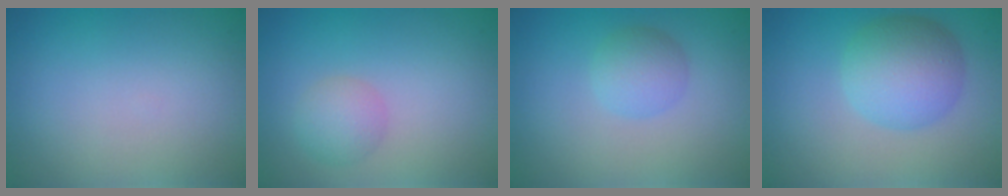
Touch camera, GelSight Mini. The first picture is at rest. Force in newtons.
{"total": 2.1, "press": 2.1, "slide": 0.1}
{"total": 2.5, "press": 2.5, "slide": 0.1}
{"total": 5.9, "press": 5.9, "slide": 0.0}